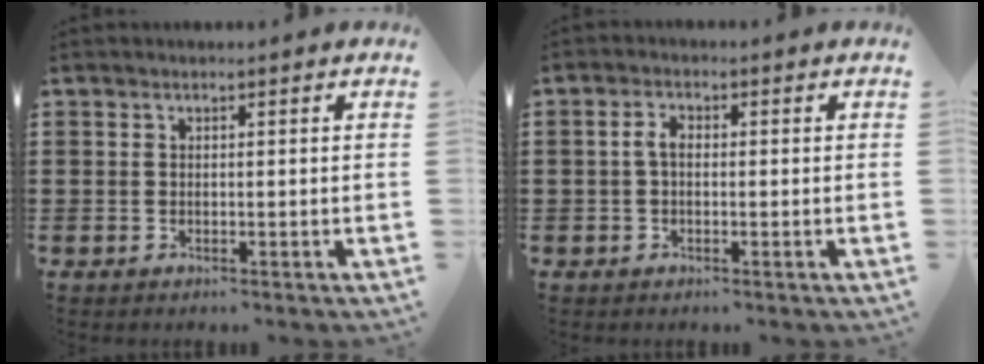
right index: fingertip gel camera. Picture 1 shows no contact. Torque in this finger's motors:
{"motor_torque": [0.57, -0.30, 0.38, 0.07]}